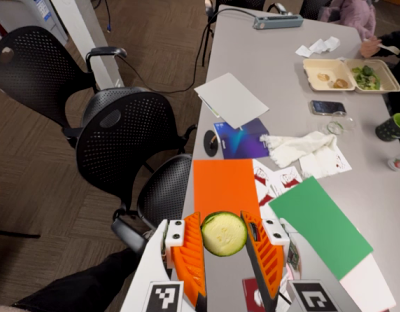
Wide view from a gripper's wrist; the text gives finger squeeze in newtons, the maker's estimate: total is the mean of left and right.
{"total": 9.0, "left": 8.5, "right": 9.4}